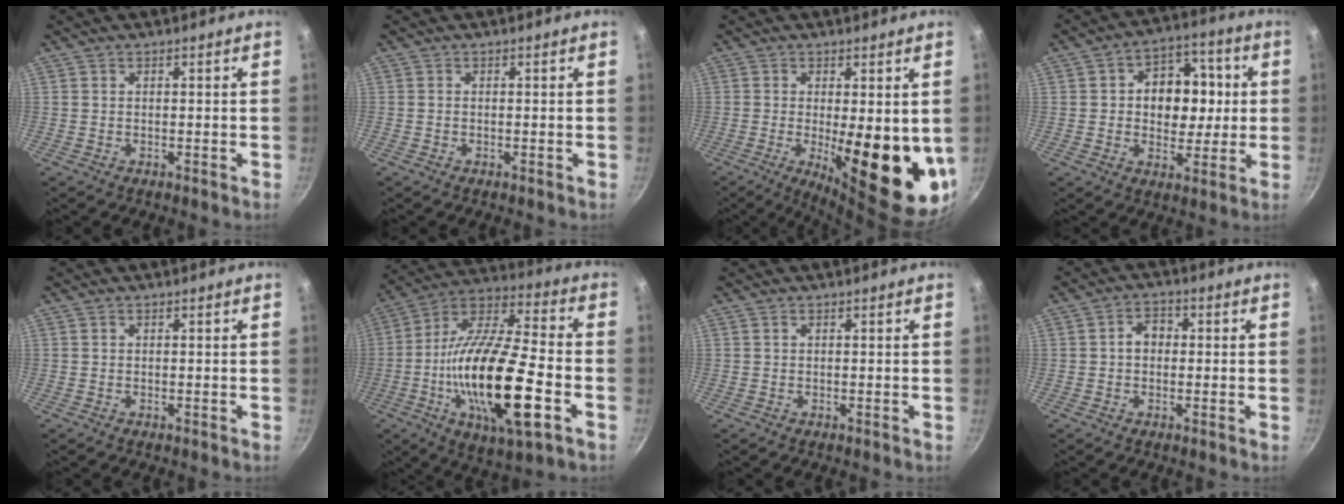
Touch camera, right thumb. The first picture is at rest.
{"total": 0.0}
{"total": 17.4, "force": [-1.5, 5.7, 16.4], "torque": [-0.197, -0.033, -0.009]}
{"total": 13.2, "force": [1.2, 10.0, 8.5], "torque": [-0.071, 0.009, 0.008]}
{"total": 0.0}
{"total": 26.2, "force": [-6.6, 8.6, 23.8], "torque": [-0.427, 0.016, -0.124]}
{"total": 0.0}
{"total": 4.0, "force": [0.1, 3.1, 2.5], "torque": [-0.017, 0.012, -0.004]}